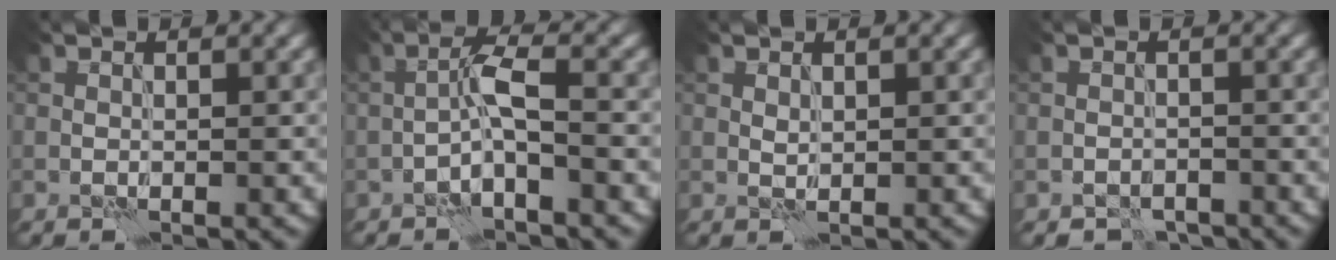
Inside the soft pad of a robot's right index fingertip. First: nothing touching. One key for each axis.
{"total": 3.2, "fx": -1.4, "fy": 0.4, "fz": 2.8, "tx": -0.053, "ty": 0.015, "tz": -0.034}
{"total": 0.6, "fx": 0.4, "fy": 0.3, "fz": 0.4, "tx": -0.008, "ty": 0.000, "tz": 0.010}
{"total": 1.8, "fx": -1.7, "fy": 0.7, "fz": 0.2, "tx": 0.002, "ty": 0.001, "tz": -0.028}